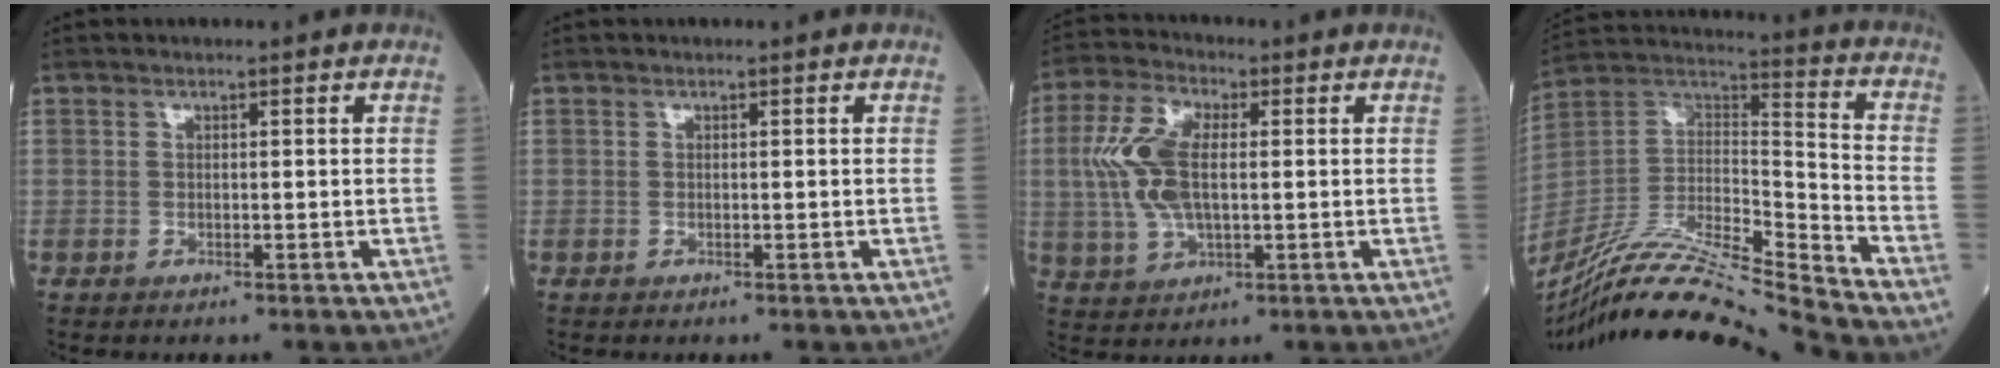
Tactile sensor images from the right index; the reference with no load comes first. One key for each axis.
{"total": 0.0}
{"total": 9.8, "fx": 0.7, "fy": 4.3, "fz": 8.8, "tx": -0.210, "ty": 0.014, "tz": 0.017}
{"total": 21.2, "fx": -19.1, "fy": -1.2, "fz": 9.3, "tx": -0.200, "ty": 0.002, "tz": -0.351}